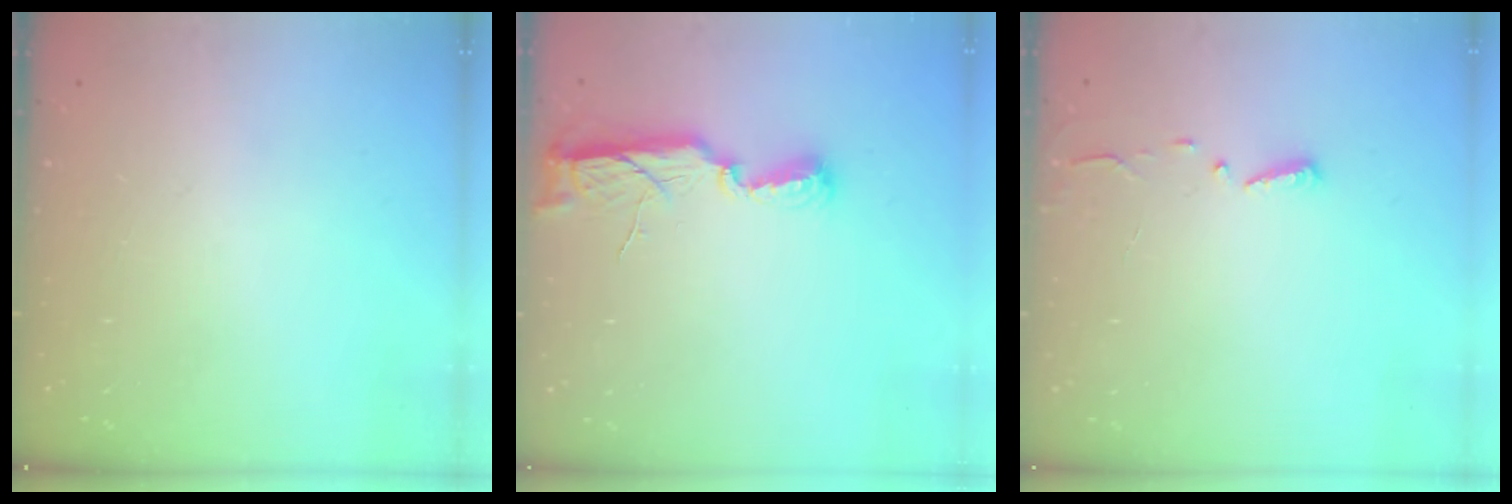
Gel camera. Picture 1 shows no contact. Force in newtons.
{"total": 7.5, "press": 7.5, "slide": 0.4}
{"total": 3.0, "press": 2.9, "slide": 0.3}